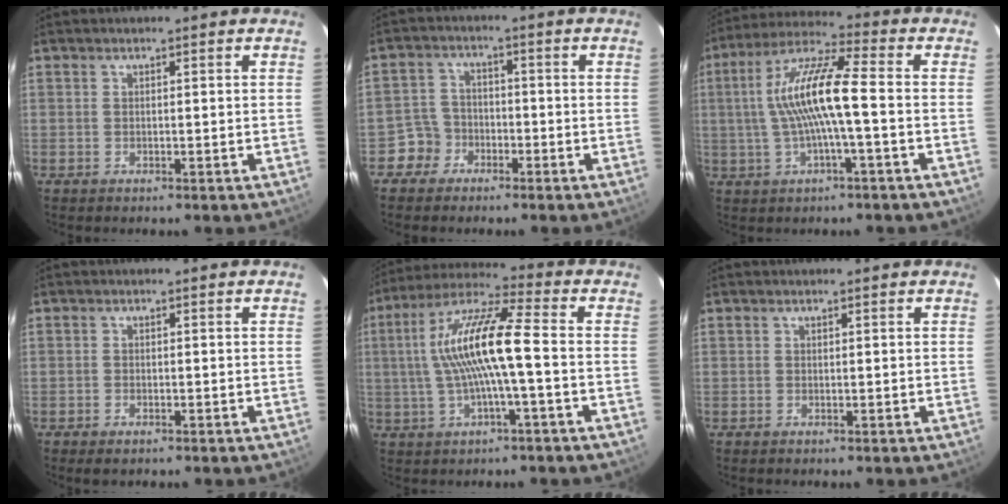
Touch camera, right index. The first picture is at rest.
{"total": 4.5, "force": [-2.8, 3.5, -0.4], "torque": [0.001, 0.020, -0.055]}
{"total": 12.0, "force": [-0.5, 1.1, 11.9], "torque": [-0.234, 0.015, -0.012]}
{"total": 1.2, "force": [-1.0, 0.4, 0.4], "torque": [-0.011, -0.005, -0.019]}
{"total": 13.7, "force": [-0.3, 1.3, 13.7], "torque": [-0.266, 0.017, -0.010]}
{"total": 0.0}